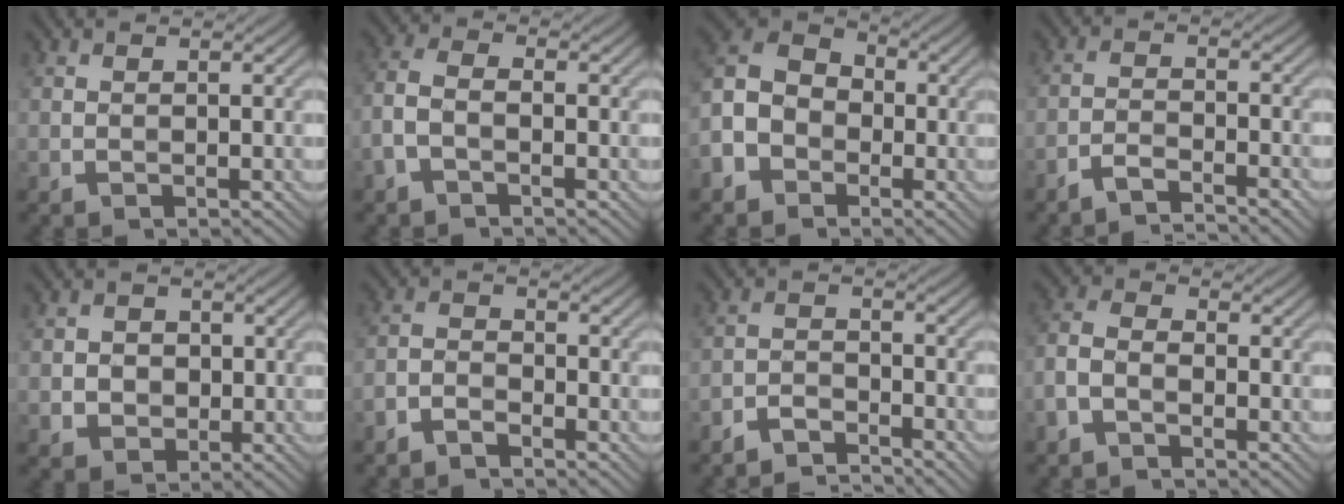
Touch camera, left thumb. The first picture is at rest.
{"total": 3.4, "force": [-1.7, 1.5, 2.5], "torque": [-0.060, 0.006, -0.046]}
{"total": 8.3, "force": [-3.7, 6.1, 4.1], "torque": [-0.110, -0.016, -0.082]}
{"total": 3.9, "force": [-3.5, 0.5, 1.8], "torque": [-0.034, 0.003, -0.071]}
{"total": 3.3, "force": [-0.3, 3.0, 1.2], "torque": [-0.022, -0.004, -0.016]}
{"total": 2.9, "force": [-2.6, 0.8, 1.1], "torque": [-0.023, 0.000, -0.060]}
{"total": 4.3, "force": [-4.0, 0.7, 1.1], "torque": [-0.021, 0.003, -0.084]}
{"total": 3.5, "force": [-2.2, 1.6, 2.2], "torque": [-0.053, 0.003, -0.059]}